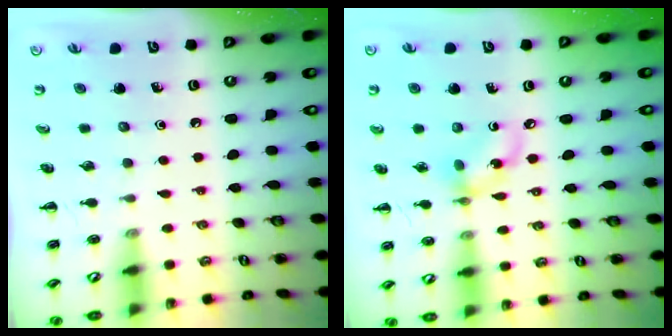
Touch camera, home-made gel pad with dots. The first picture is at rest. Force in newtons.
{"total": 8.1, "press": 8.0, "slide": 1.0}